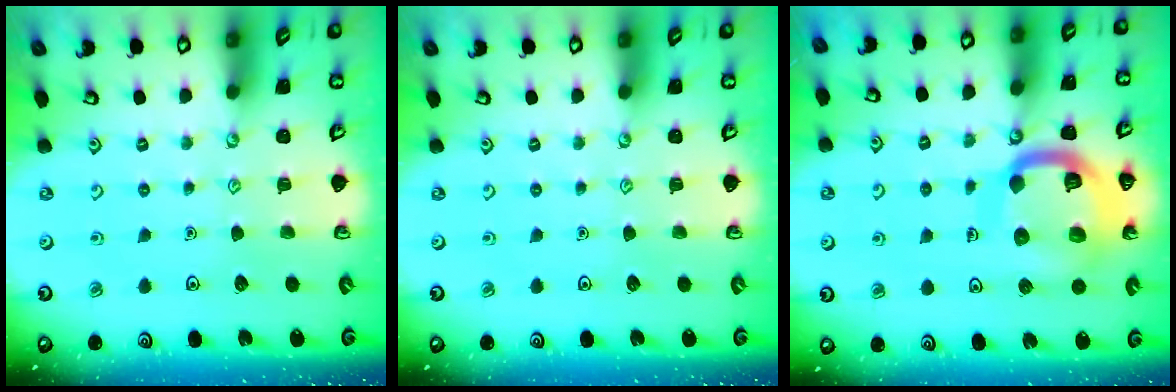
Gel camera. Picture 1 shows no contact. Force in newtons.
{"total": 0.0}
{"total": 17.4, "press": 17.3, "slide": 1.9}